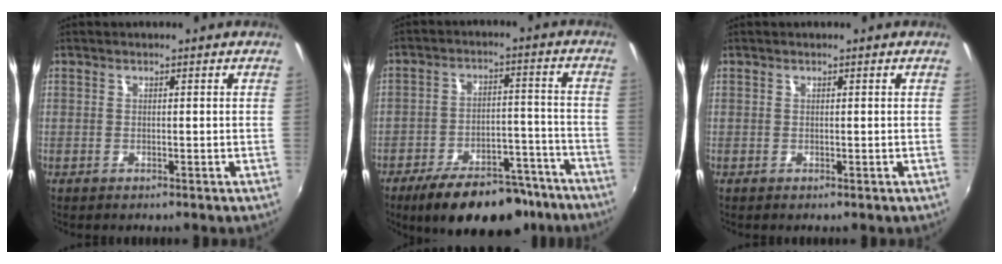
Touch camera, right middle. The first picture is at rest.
{"total": 17.6, "force": [-13.8, 7.1, 8.4], "torque": [-0.146, 0.011, -0.187]}
{"total": 0.0}